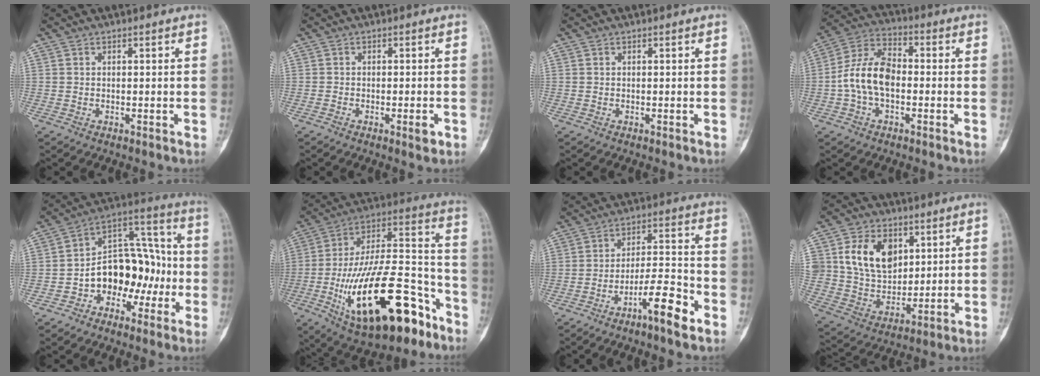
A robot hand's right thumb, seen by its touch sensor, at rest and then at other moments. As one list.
[{"total": 2.2, "force": [-1.0, 0.7, 1.8], "torque": [-0.024, 0.000, -0.017]}, {"total": 0.0}, {"total": 11.1, "force": [-1.4, 6.7, 8.7], "torque": [-0.165, 0.037, -0.037]}, {"total": 15.1, "force": [-3.8, 10.2, 10.4], "torque": [-0.120, 0.061, -0.067]}, {"total": 30.3, "force": [-13.5, 12.6, 24.0], "torque": [-0.408, 0.068, -0.205]}, {"total": 9.8, "force": [-5.7, 2.0, 7.7], "torque": [-0.131, 0.045, -0.096]}, {"total": 14.1, "force": [4.8, 10.2, 8.5], "torque": [-0.113, -0.018, 0.097]}]